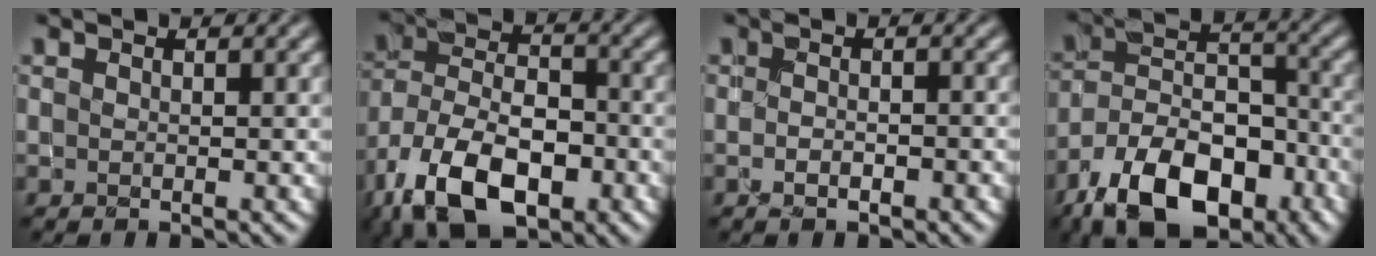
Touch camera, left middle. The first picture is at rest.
{"total": 13.1, "force": [-7.3, 6.9, 8.4], "torque": [-0.169, -0.024, -0.131]}
{"total": 1.6, "force": [-0.7, 0.7, 1.2], "torque": [-0.023, -0.003, -0.012]}
{"total": 12.9, "force": [-8.9, 6.5, 6.6], "torque": [-0.107, 0.002, -0.148]}